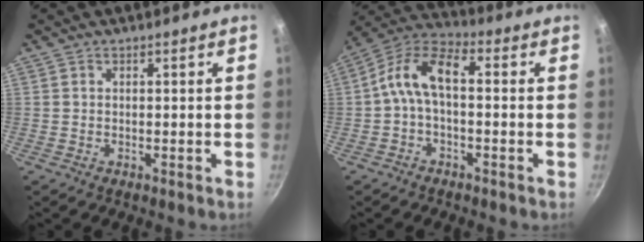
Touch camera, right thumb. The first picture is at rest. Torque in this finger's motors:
{"motor_torque": [0.22, 0.23, 0.41, -0.12, 0.11]}